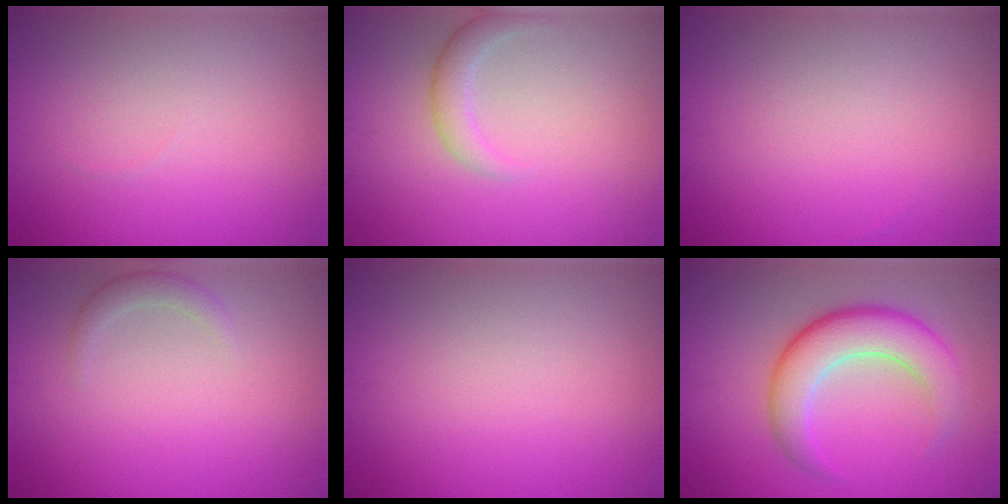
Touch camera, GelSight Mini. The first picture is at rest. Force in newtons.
{"total": 2.0, "press": 2.0, "slide": 0.1}
{"total": 0.0}
{"total": 1.4, "press": 1.4, "slide": 0.1}
{"total": 0.0}
{"total": 6.2, "press": 6.2, "slide": 0.3}